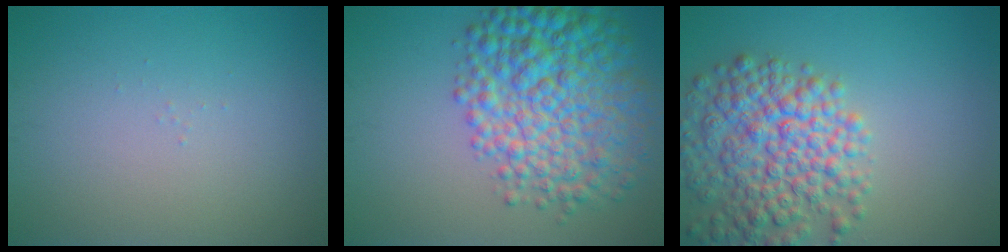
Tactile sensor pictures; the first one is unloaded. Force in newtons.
{"total": 9.4, "press": 9.4, "slide": 0.2}
{"total": 7.7, "press": 7.7, "slide": 0.4}